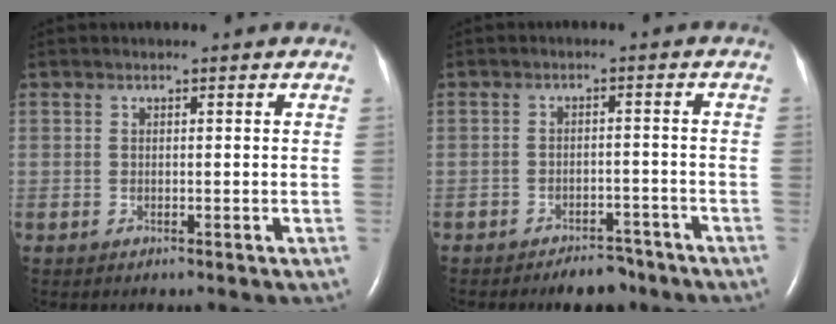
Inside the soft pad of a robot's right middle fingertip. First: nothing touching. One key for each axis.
{"total": 5.1, "fx": -4.2, "fy": 2.2, "fz": 1.7, "tx": -0.021, "ty": 0.005, "tz": -0.060}